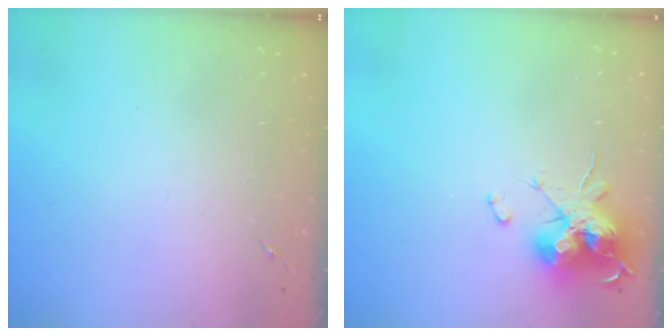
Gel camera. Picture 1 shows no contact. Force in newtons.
{"total": 15.7, "press": 15.7, "slide": 0.1}